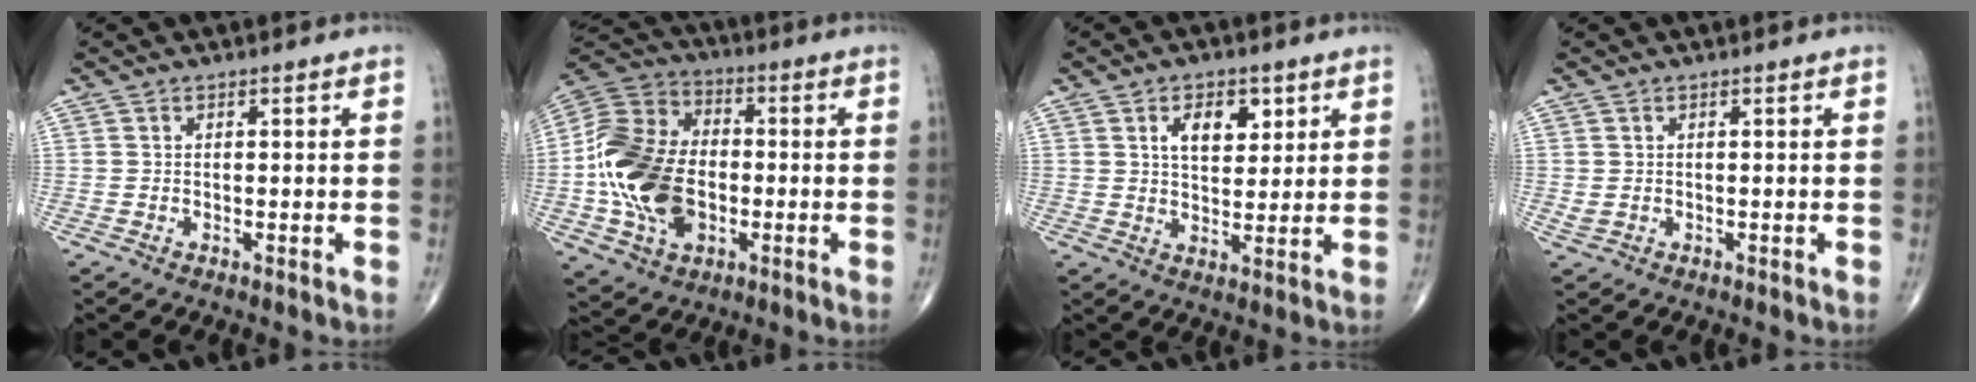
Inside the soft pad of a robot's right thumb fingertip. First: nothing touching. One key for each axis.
{"total": 19.8, "fx": -2.7, "fy": 13.5, "fz": 14.3, "tx": -0.268, "ty": 0.020, "tz": -0.047}
{"total": 7.3, "fx": 3.0, "fy": 4.3, "fz": 5.1, "tx": -0.060, "ty": -0.016, "tz": 0.050}
{"total": 1.0, "fx": 0.0, "fy": 0.8, "fz": 0.6, "tx": -0.014, "ty": 0.000, "tz": 0.004}